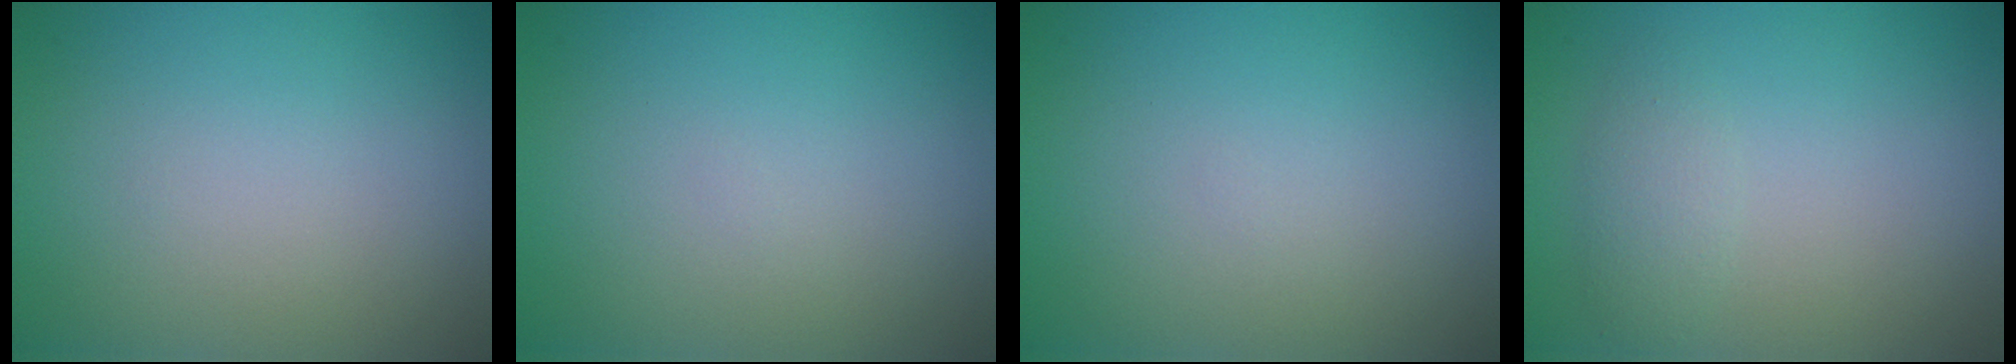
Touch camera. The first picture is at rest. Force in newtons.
{"total": 0.0}
{"total": 0.0}
{"total": 1.6, "press": 1.6, "slide": 0.1}